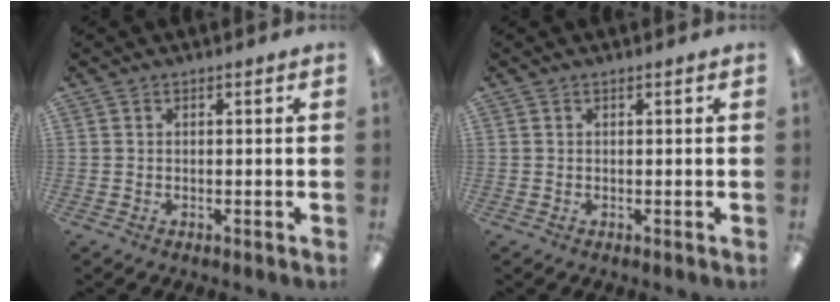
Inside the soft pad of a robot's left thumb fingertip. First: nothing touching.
{"total": 0.0}